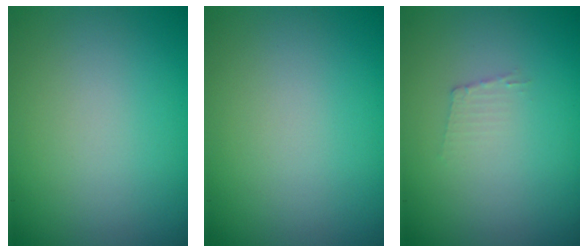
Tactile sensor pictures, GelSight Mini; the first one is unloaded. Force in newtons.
{"total": 0.0}
{"total": 1.1, "press": 1.0, "slide": 0.2}